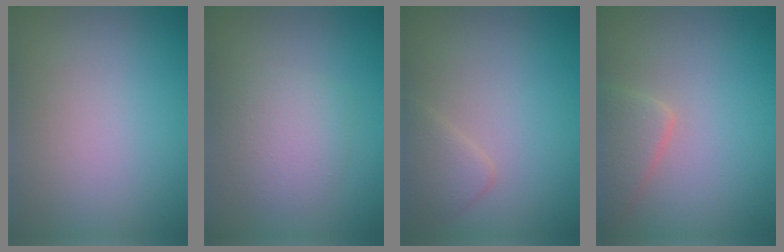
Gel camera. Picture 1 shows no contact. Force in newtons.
{"total": 2.8, "press": 2.8, "slide": 0.2}
{"total": 1.8, "press": 1.8, "slide": 0.0}
{"total": 2.7, "press": 2.7, "slide": 0.1}